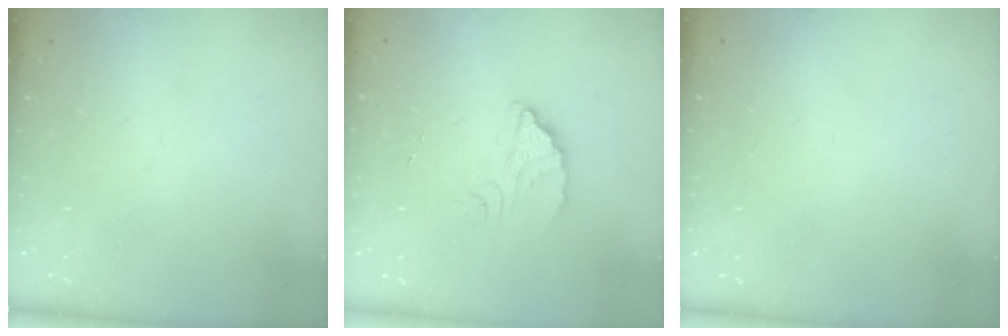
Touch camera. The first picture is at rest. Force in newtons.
{"total": 2.7, "press": 2.7, "slide": 0.1}
{"total": 2.2, "press": 2.2, "slide": 0.1}